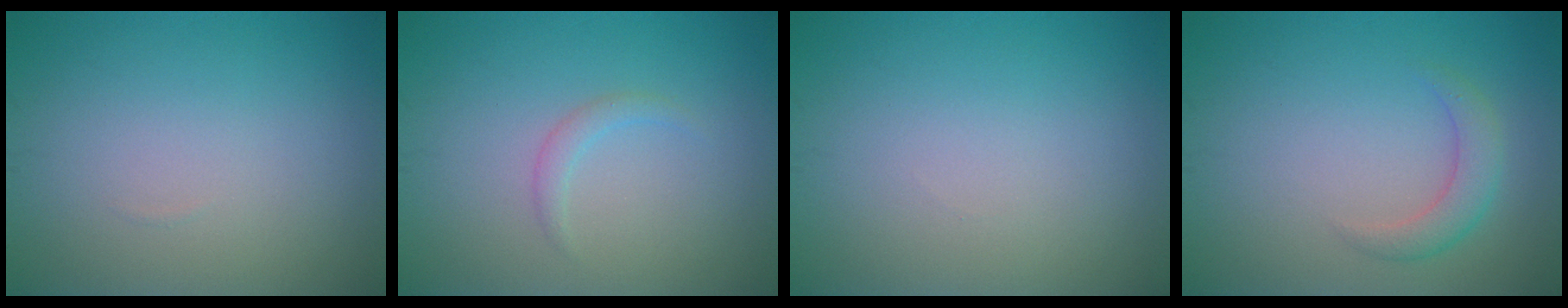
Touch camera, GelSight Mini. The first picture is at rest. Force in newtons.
{"total": 1.1, "press": 1.1, "slide": 0.0}
{"total": 0.0}
{"total": 2.3, "press": 2.3, "slide": 0.1}